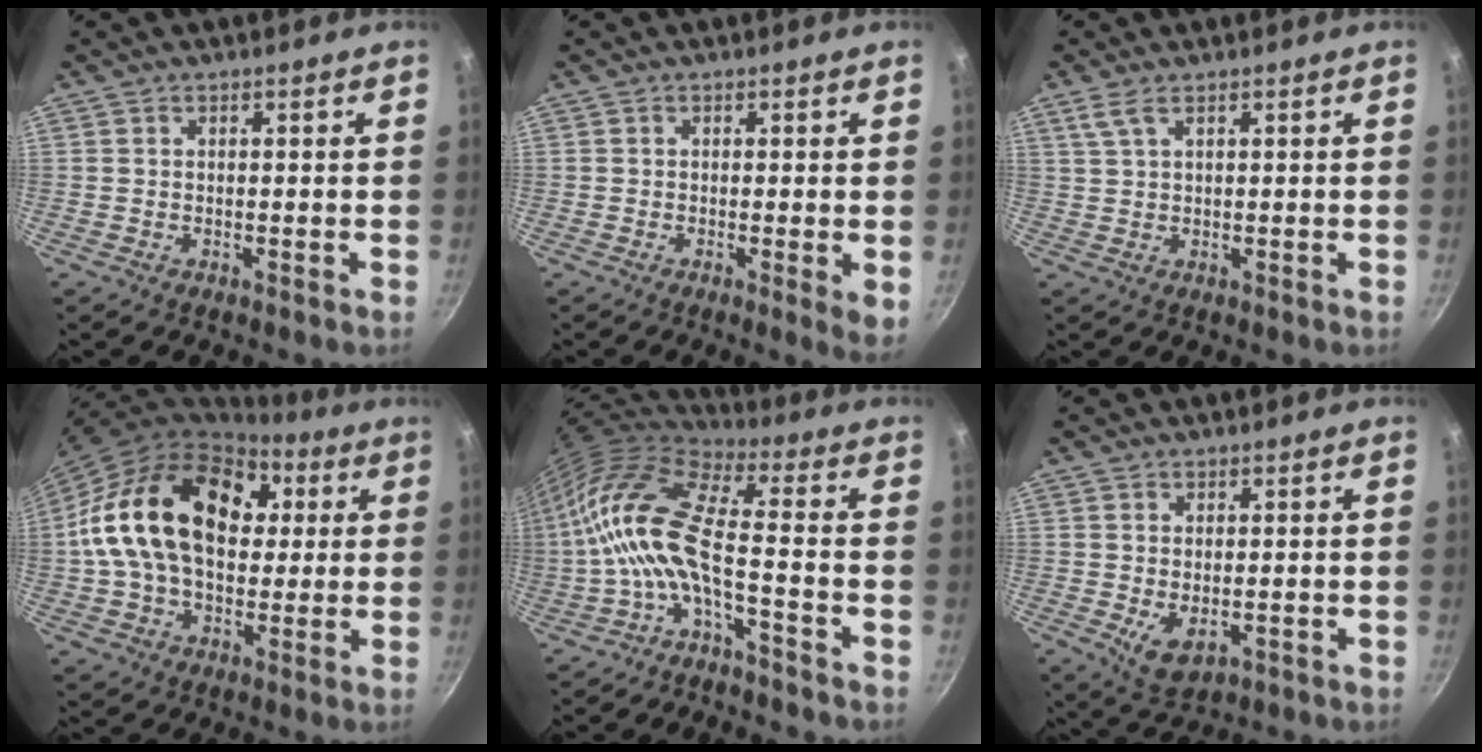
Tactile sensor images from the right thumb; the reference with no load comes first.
{"total": 3.7, "force": [-0.3, 0.8, 3.6], "torque": [-0.048, -0.013, -0.006]}
{"total": 2.7, "force": [1.6, 1.0, 2.0], "torque": [-0.041, -0.003, 0.038]}
{"total": 24.7, "force": [4.1, 16.8, 17.6], "torque": [-0.292, 0.034, 0.060]}
{"total": 14.5, "force": [-3.3, 5.0, 13.2], "torque": [-0.284, 0.040, -0.076]}
{"total": 5.5, "force": [-0.9, 3.3, 4.2], "torque": [-0.071, -0.018, -0.005]}